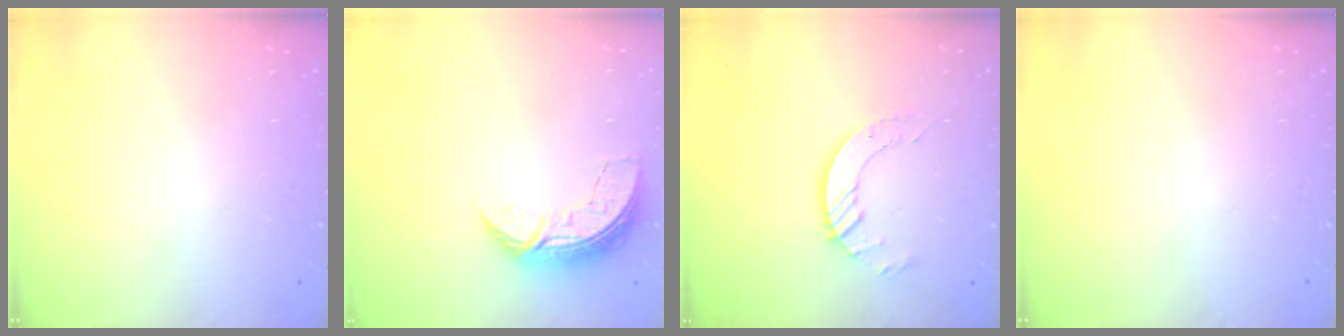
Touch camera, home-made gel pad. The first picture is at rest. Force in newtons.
{"total": 7.3, "press": 7.3, "slide": 0.4}
{"total": 7.0, "press": 7.0, "slide": 0.6}
{"total": 0.0}